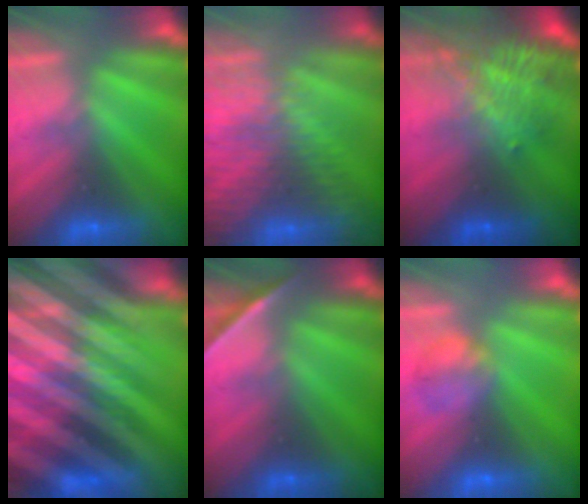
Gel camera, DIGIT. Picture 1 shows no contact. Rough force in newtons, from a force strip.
{"total": 6.9}
{"total": 7.6}
{"total": 9.1}
{"total": 1.6}
{"total": 3.5}